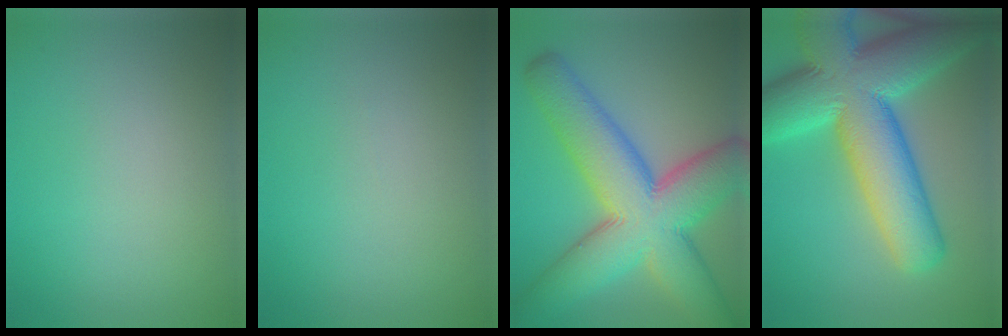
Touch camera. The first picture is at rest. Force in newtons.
{"total": 0.0}
{"total": 13.6, "press": 13.6, "slide": 0.6}
{"total": 14.9, "press": 14.9, "slide": 0.3}